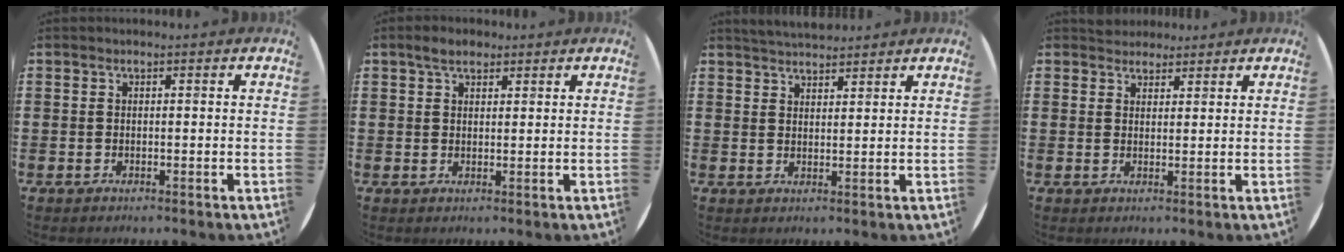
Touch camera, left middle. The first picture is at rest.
{"total": 2.7, "force": [2.2, 1.4, 1.0], "torque": [-0.006, 0.002, 0.036]}
{"total": 3.5, "force": [3.4, 0.4, 0.3], "torque": [-0.012, -0.007, 0.065]}
{"total": 2.4, "force": [2.3, 0.8, -0.1], "torque": [0.007, -0.001, 0.043]}